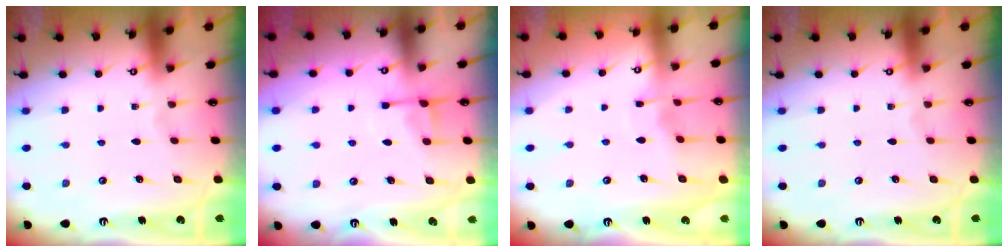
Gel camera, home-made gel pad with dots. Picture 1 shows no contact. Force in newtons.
{"total": 5.3, "press": 5.2, "slide": 0.9}
{"total": 2.9, "press": 2.9, "slide": 0.2}
{"total": 0.0}